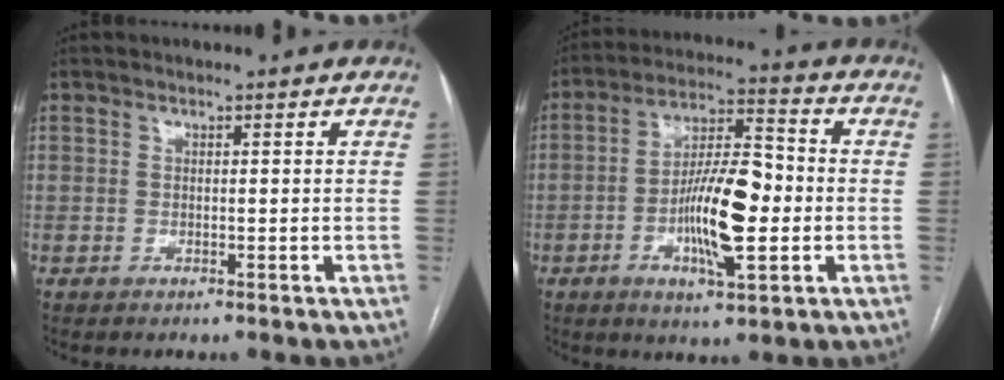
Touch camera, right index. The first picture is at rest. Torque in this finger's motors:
{"motor_torque": [2.14, 0.00, 0.36, 0.12]}